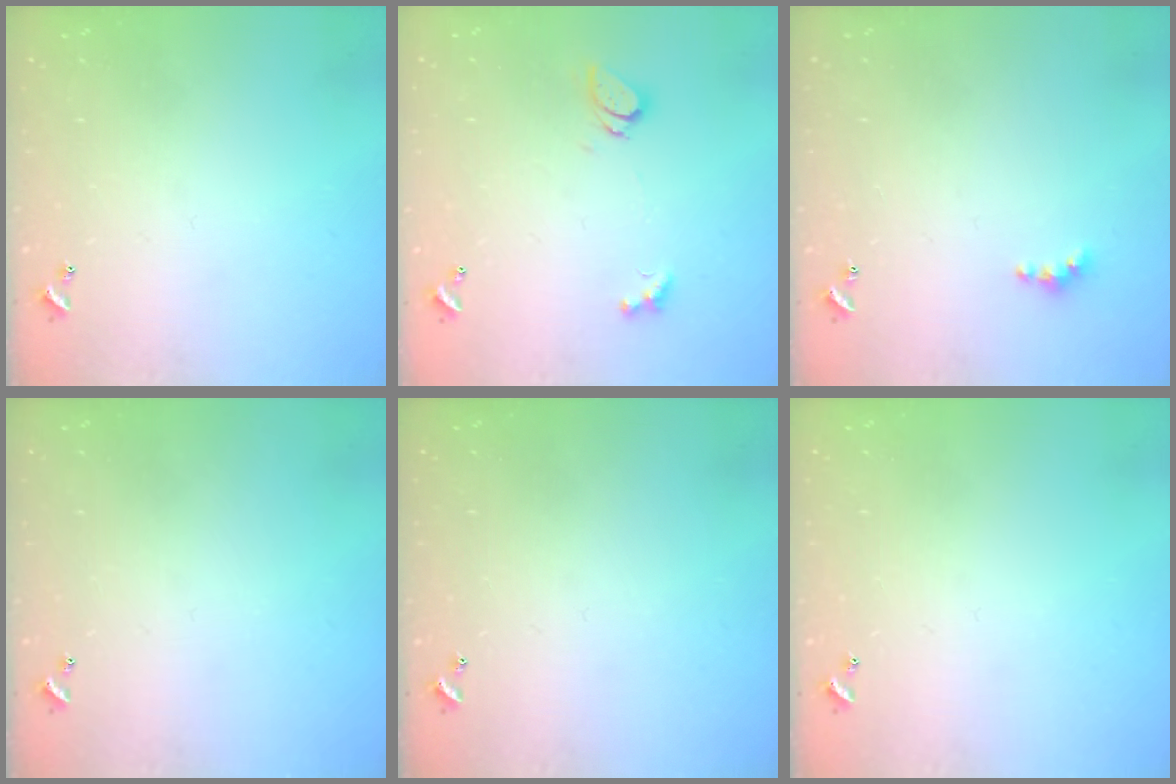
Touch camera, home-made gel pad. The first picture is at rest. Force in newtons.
{"total": 1.6, "press": 1.6, "slide": 0.2}
{"total": 2.8, "press": 2.8, "slide": 0.5}
{"total": 0.0}
{"total": 0.0}
{"total": 0.0}